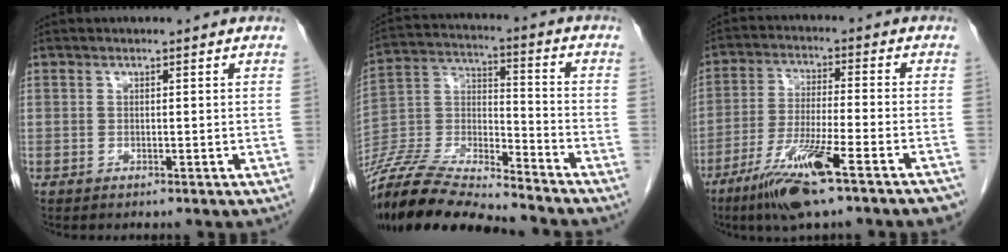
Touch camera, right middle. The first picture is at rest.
{"total": 17.5, "force": [-16.3, 1.3, 6.3], "torque": [-0.127, 0.005, -0.300]}
{"total": 14.5, "force": [-9.2, 0.8, 11.2], "torque": [-0.182, -0.032, -0.160]}